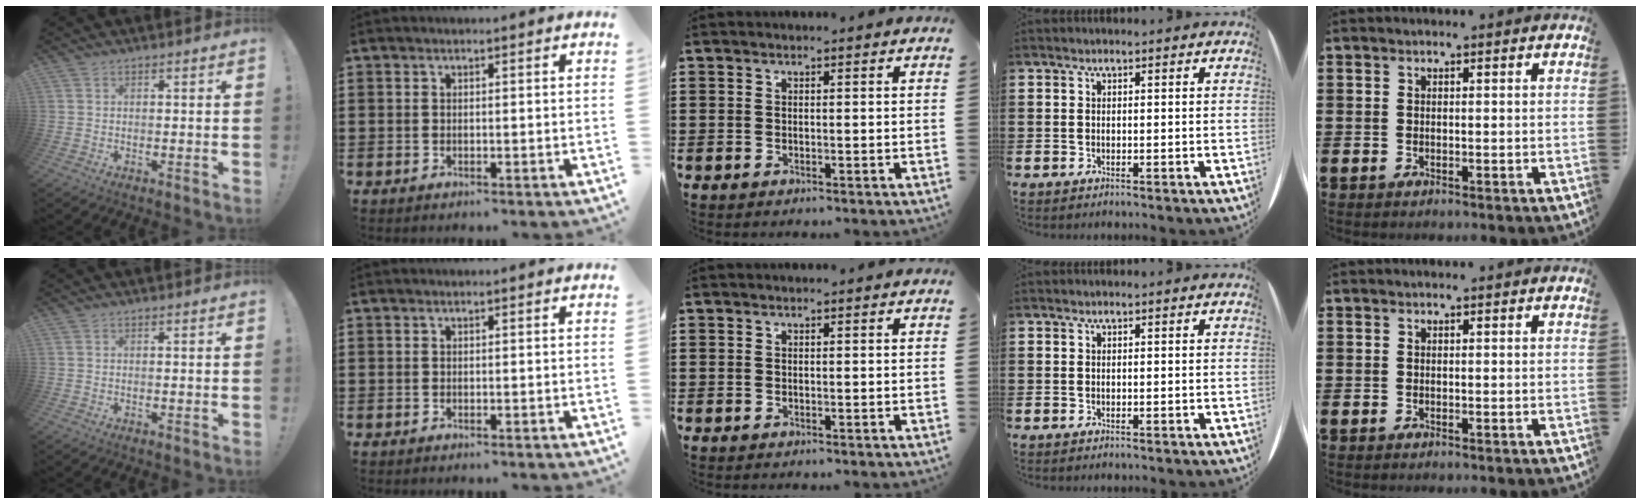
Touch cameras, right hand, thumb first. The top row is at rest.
{}